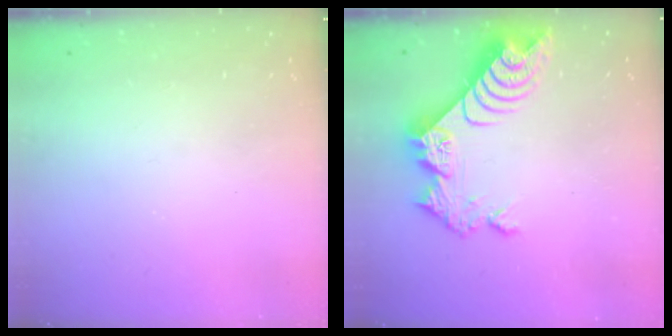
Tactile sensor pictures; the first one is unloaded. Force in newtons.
{"total": 10.0, "press": 10.0, "slide": 0.9}